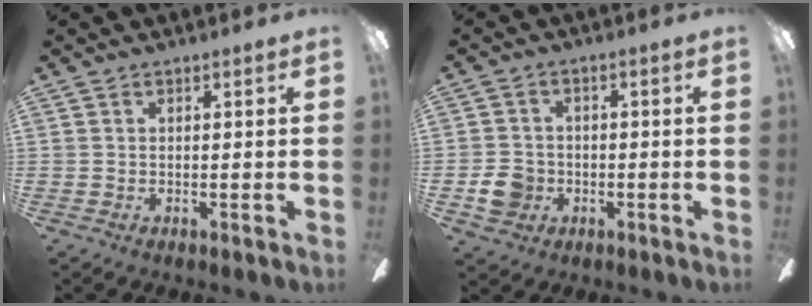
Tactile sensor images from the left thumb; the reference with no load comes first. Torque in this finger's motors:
{"motor_torque": [-0.04, 0.06, -0.02, 0.02, 0.00]}